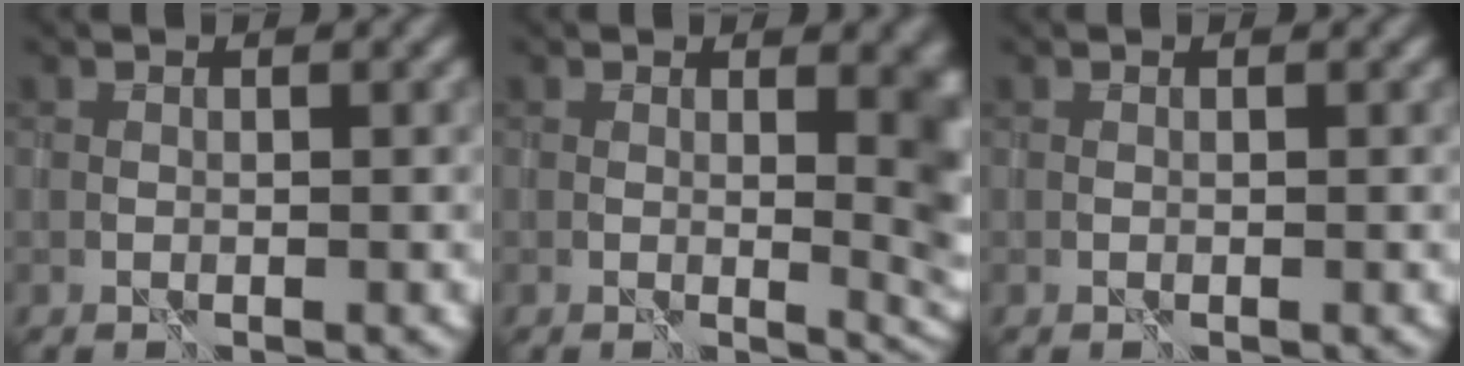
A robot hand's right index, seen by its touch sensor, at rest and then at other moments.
{"total": 6.3, "force": [0.7, 2.5, 5.7], "torque": [-0.043, -0.006, 0.014]}
{"total": 0.0}